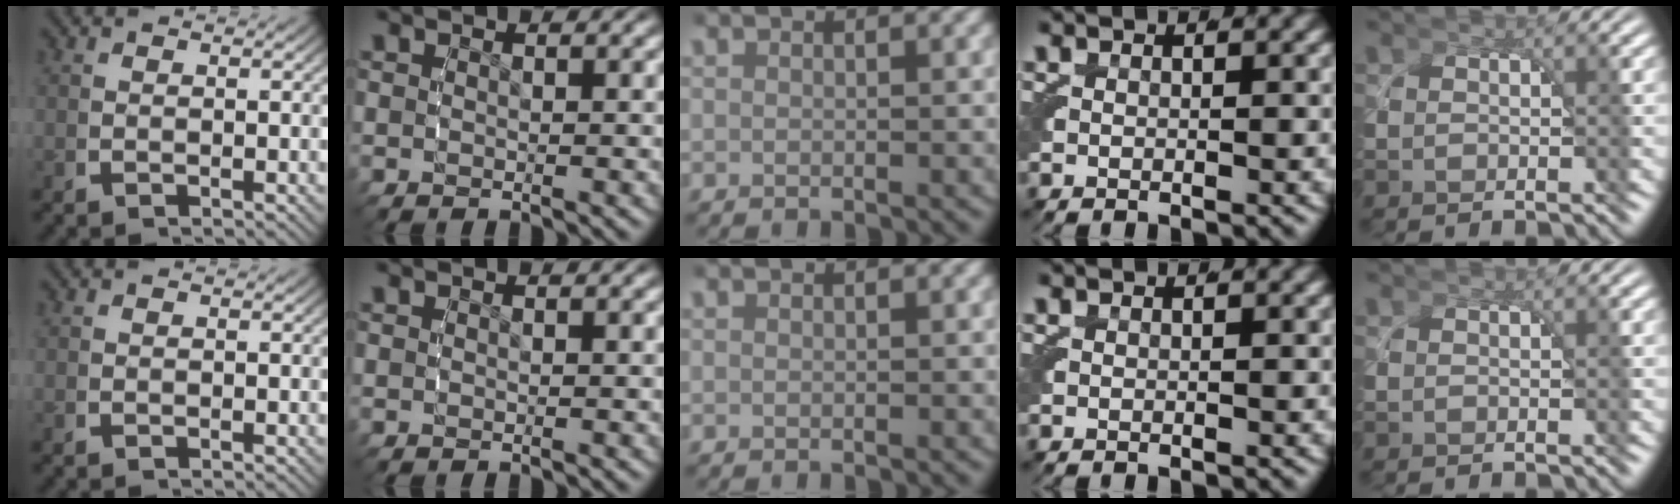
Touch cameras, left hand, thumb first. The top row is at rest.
{}